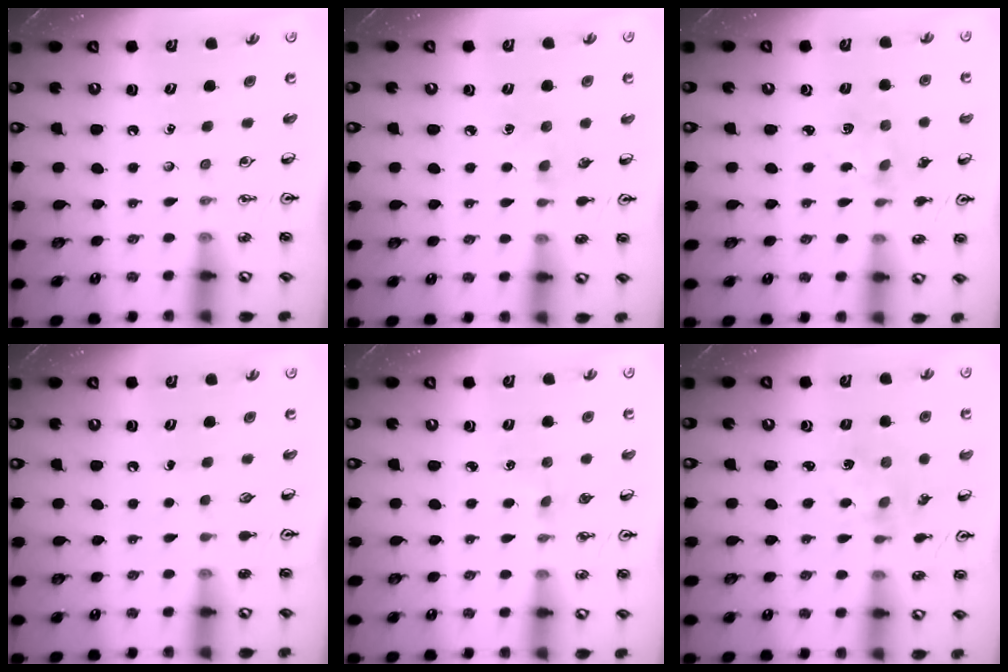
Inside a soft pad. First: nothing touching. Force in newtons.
{"total": 4.6, "press": 4.6, "slide": 0.5}
{"total": 1.8, "press": 1.7, "slide": 0.5}
{"total": 0.0}
{"total": 1.8, "press": 1.8, "slide": 0.3}
{"total": 1.0, "press": 1.0, "slide": 0.2}